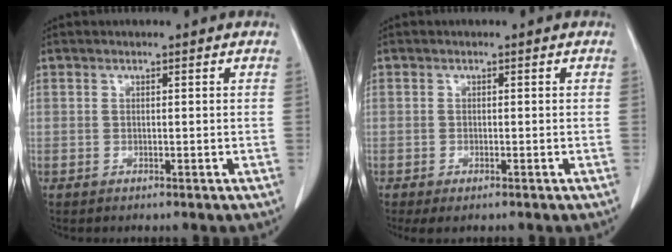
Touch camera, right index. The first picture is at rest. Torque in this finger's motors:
{"motor_torque": [0.34, -0.32, 0.05, 0.01]}